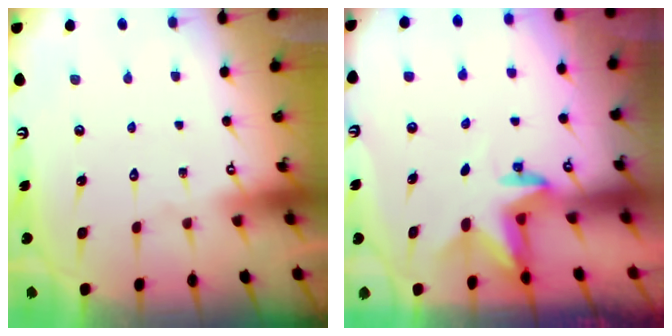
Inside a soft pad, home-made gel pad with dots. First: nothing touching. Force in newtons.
{"total": 2.9, "press": 2.8, "slide": 0.7}